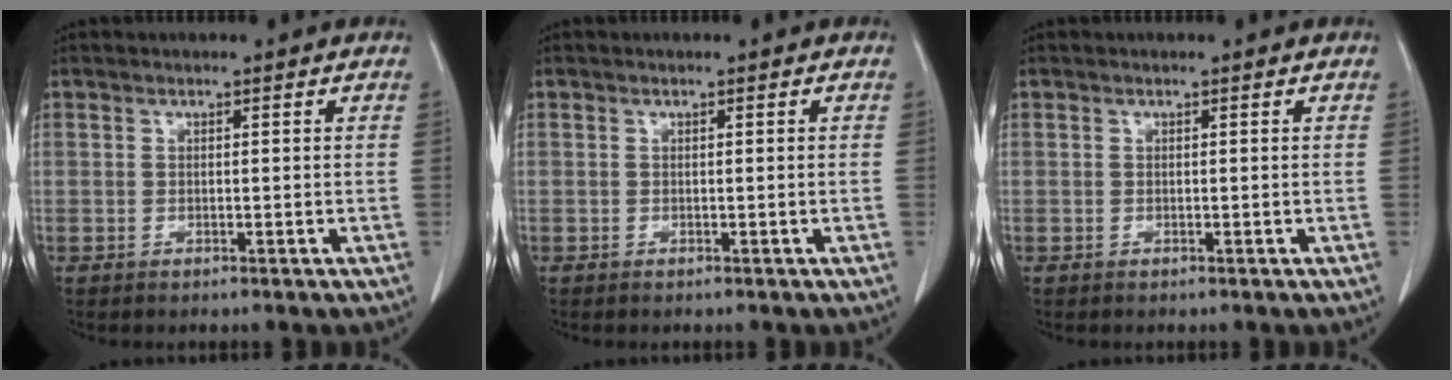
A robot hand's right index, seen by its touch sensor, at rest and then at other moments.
{"total": 0.0}
{"total": 0.0}